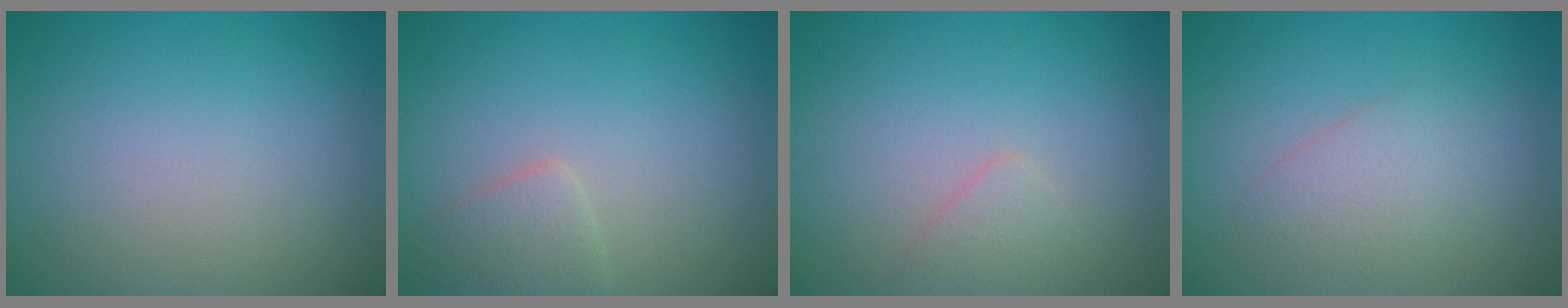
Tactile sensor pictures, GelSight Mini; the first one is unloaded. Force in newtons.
{"total": 1.9, "press": 1.9, "slide": 0.0}
{"total": 1.2, "press": 1.2, "slide": 0.1}
{"total": 2.2, "press": 2.2, "slide": 0.0}